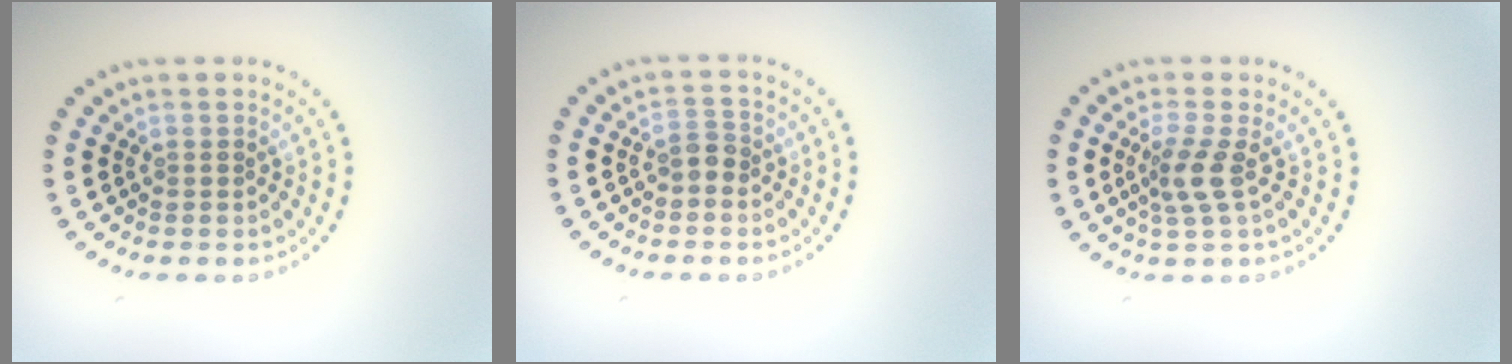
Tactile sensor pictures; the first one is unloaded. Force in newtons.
{"total": 1.3, "press": 1.2, "slide": 0.6}
{"total": 2.4, "press": 1.8, "slide": 1.6}